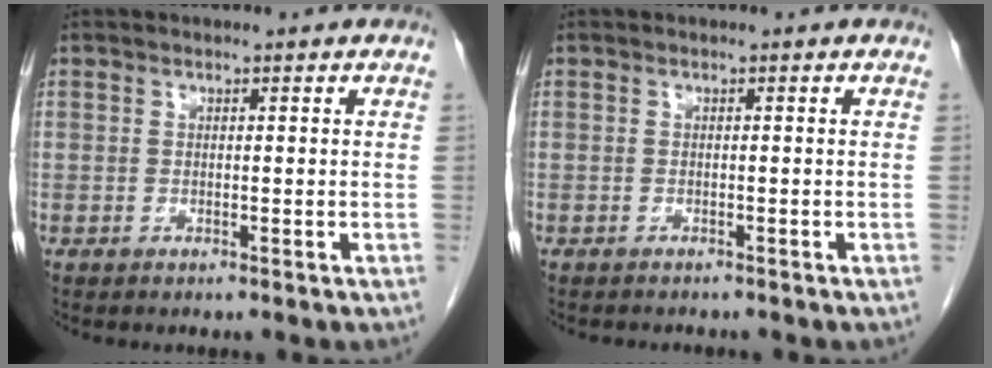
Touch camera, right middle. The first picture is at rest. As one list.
[{"total": 2.0, "force": [-1.9, 0.5, 0.6], "torque": [-0.013, -0.005, -0.021]}]